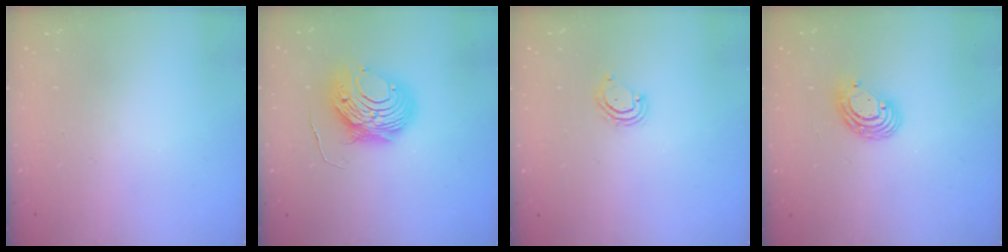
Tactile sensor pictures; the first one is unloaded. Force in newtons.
{"total": 10.1, "press": 10.0, "slide": 1.0}
{"total": 3.9, "press": 3.9, "slide": 0.3}
{"total": 8.0, "press": 7.9, "slide": 1.2}